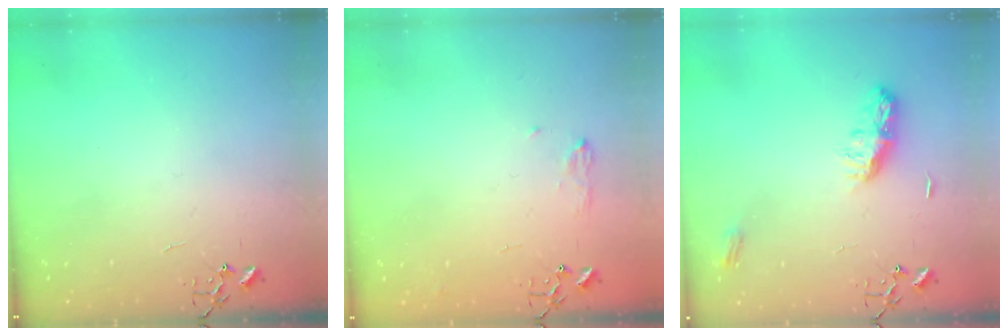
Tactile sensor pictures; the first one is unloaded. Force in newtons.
{"total": 7.0, "press": 7.0, "slide": 0.8}
{"total": 9.0, "press": 9.0, "slide": 0.1}